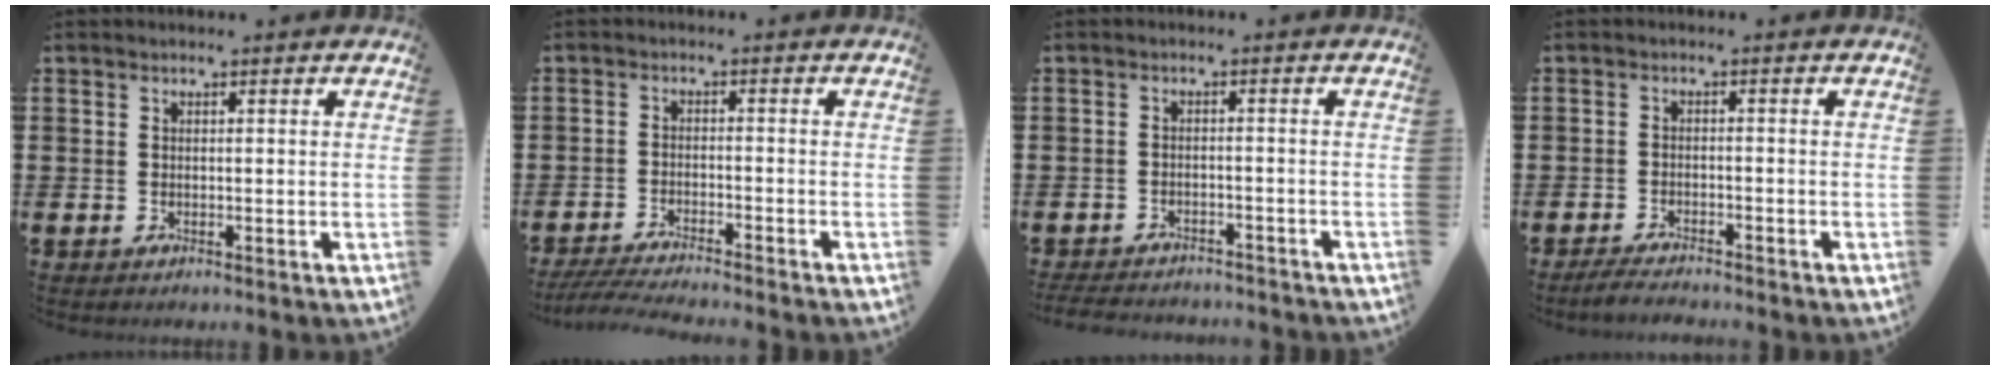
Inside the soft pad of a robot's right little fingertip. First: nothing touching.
{"total": 3.3, "force": [-3.1, -0.2, 1.3], "torque": [-0.024, -0.008, -0.060]}
{"total": 2.3, "force": [-2.3, 0.1, 0.1], "torque": [-0.005, 0.001, -0.050]}
{"total": 2.0, "force": [-1.9, 0.1, 0.5], "torque": [-0.010, 0.005, -0.038]}